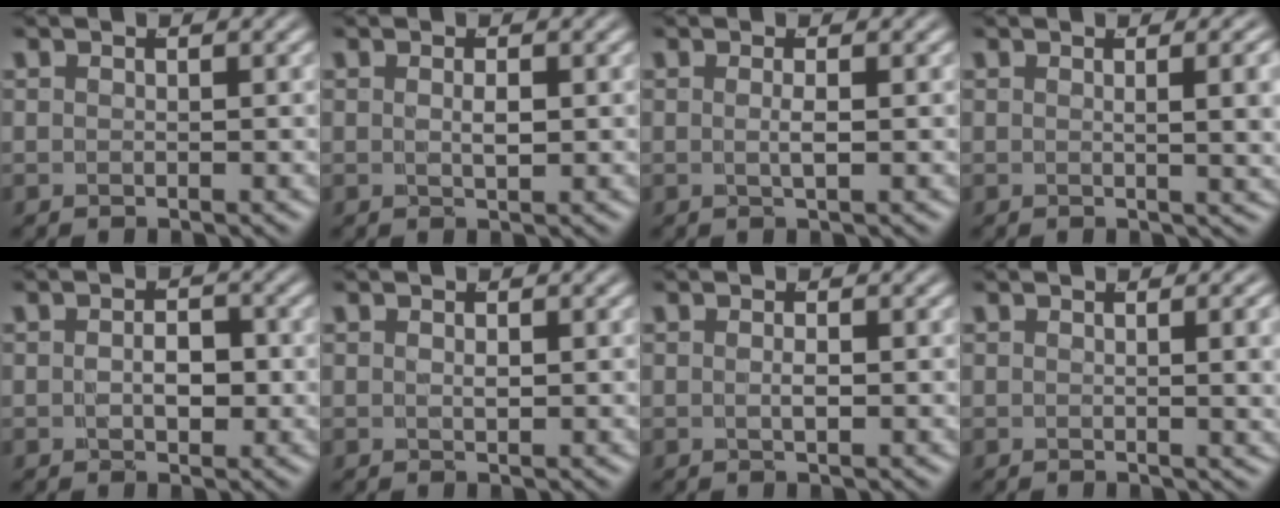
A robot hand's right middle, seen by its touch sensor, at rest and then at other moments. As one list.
[{"total": 1.2, "force": [0.1, -0.1, 1.2], "torque": [-0.020, -0.011, 0.010]}, {"total": 1.2, "force": [-0.1, -0.5, 1.0], "torque": [-0.021, -0.007, 0.002]}, {"total": 3.3, "force": [0.9, 0.1, 3.2], "torque": [-0.024, 0.007, 0.010]}, {"total": 2.2, "force": [-0.4, 1.2, 1.8], "torque": [-0.025, -0.008, -0.001]}, {"total": 0.5, "force": [0.1, -0.2, 0.5], "torque": [-0.010, -0.009, 0.011]}, {"total": 0.9, "force": [-0.2, -0.2, 0.8], "torque": [-0.016, -0.008, 0.001]}, {"total": 2.2, "force": [0.7, 0.0, 2.1], "torque": [-0.015, 0.006, 0.005]}]